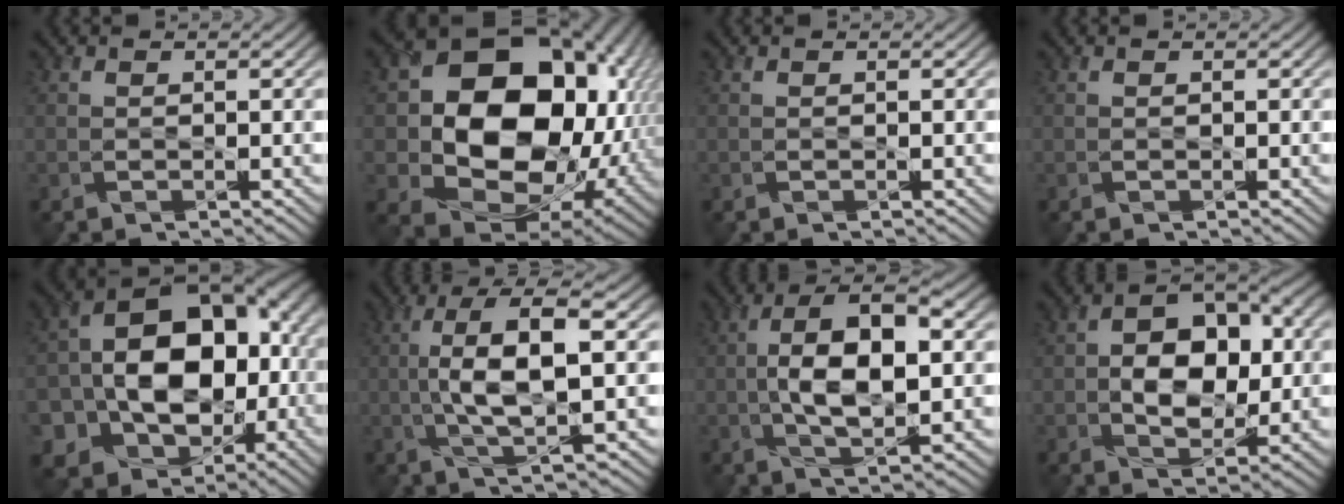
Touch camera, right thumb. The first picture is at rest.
{"total": 18.9, "force": [1.1, 14.4, 12.1], "torque": [-0.225, -0.043, 0.049]}
{"total": 0.0}
{"total": 0.0}
{"total": 19.9, "force": [-2.1, 15.0, 12.9], "torque": [-0.223, -0.024, -0.030]}
{"total": 9.1, "force": [0.3, 2.8, 8.7], "torque": [-0.171, 0.010, 0.003]}
{"total": 11.1, "force": [0.4, 4.8, 10.0], "torque": [-0.188, 0.007, 0.007]}
{"total": 9.7, "force": [0.1, 6.1, 7.6], "torque": [-0.122, 0.008, -0.002]}